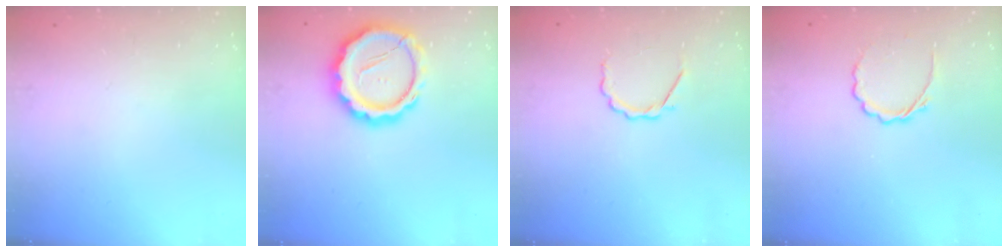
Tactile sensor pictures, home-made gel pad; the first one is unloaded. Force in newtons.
{"total": 15.2, "press": 15.0, "slide": 2.8}
{"total": 3.5, "press": 3.3, "slide": 1.2}
{"total": 3.1, "press": 2.9, "slide": 1.1}